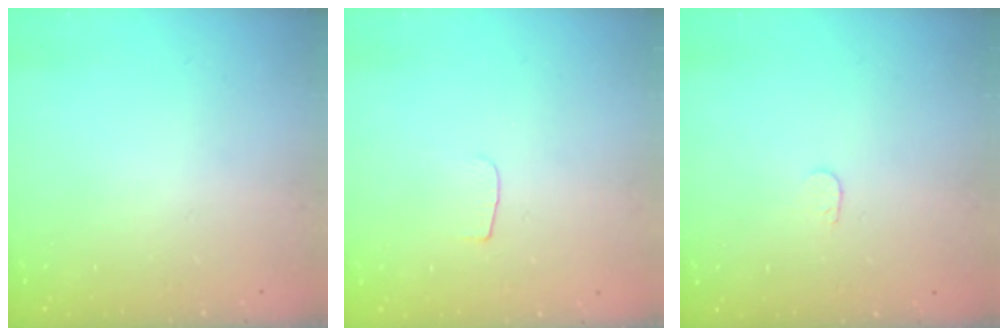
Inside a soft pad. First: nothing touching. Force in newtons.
{"total": 3.0, "press": 3.0, "slide": 0.3}
{"total": 3.3, "press": 3.3, "slide": 0.3}